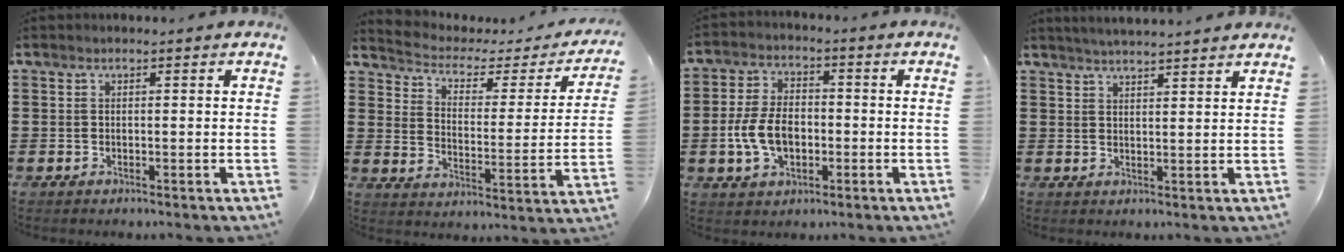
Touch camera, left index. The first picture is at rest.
{"total": 2.5, "force": [1.8, 1.4, 1.0], "torque": [-0.038, -0.015, 0.021]}
{"total": 7.6, "force": [-1.7, 4.7, 5.7], "torque": [-0.136, 0.003, -0.039]}
{"total": 2.9, "force": [2.9, -0.6, 0.2], "torque": [-0.011, -0.009, 0.053]}